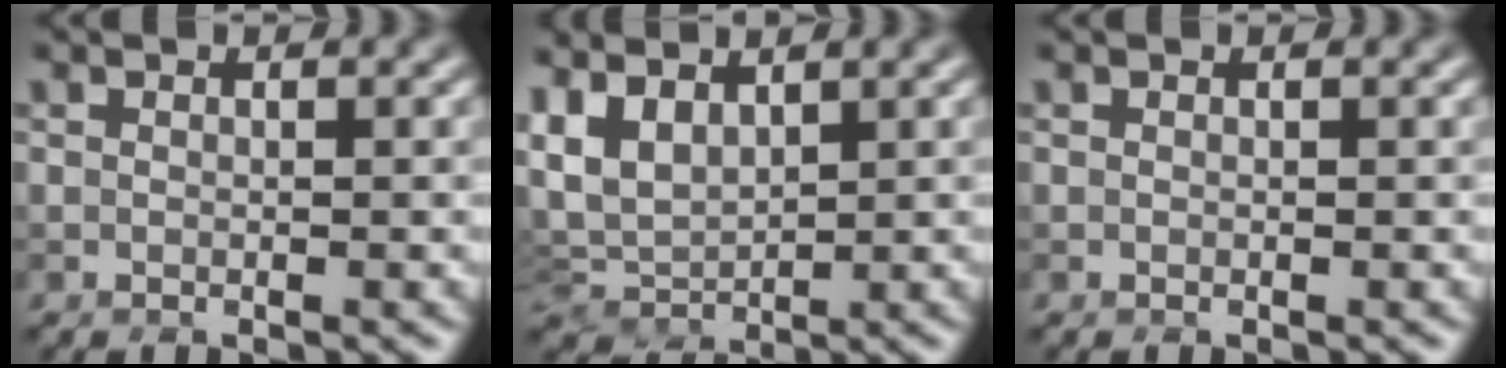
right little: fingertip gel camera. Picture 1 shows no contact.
{"total": 4.0, "force": [2.0, 2.4, 2.5], "torque": [-0.064, 0.008, 0.040]}
{"total": 0.0}